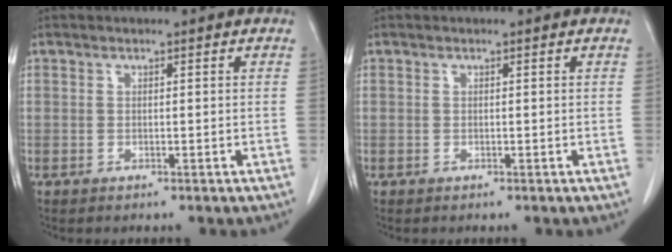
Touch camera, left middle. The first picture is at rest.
{"total": 0.0}